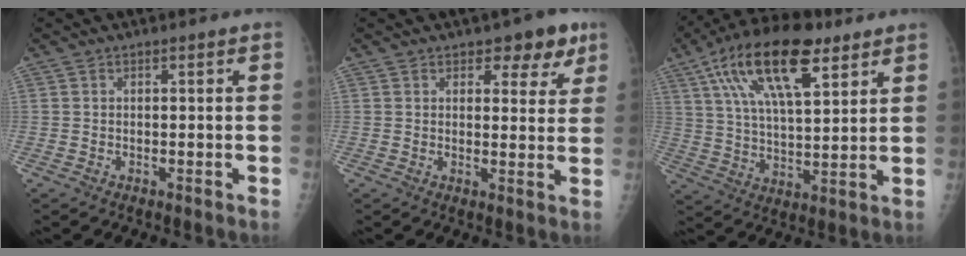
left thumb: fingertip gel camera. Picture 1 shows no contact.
{"total": 6.7, "force": [4.1, 3.6, 3.7], "torque": [-0.008, -0.017, 0.050]}
{"total": 19.7, "force": [10.0, 8.1, 14.9], "torque": [-0.251, -0.014, 0.174]}